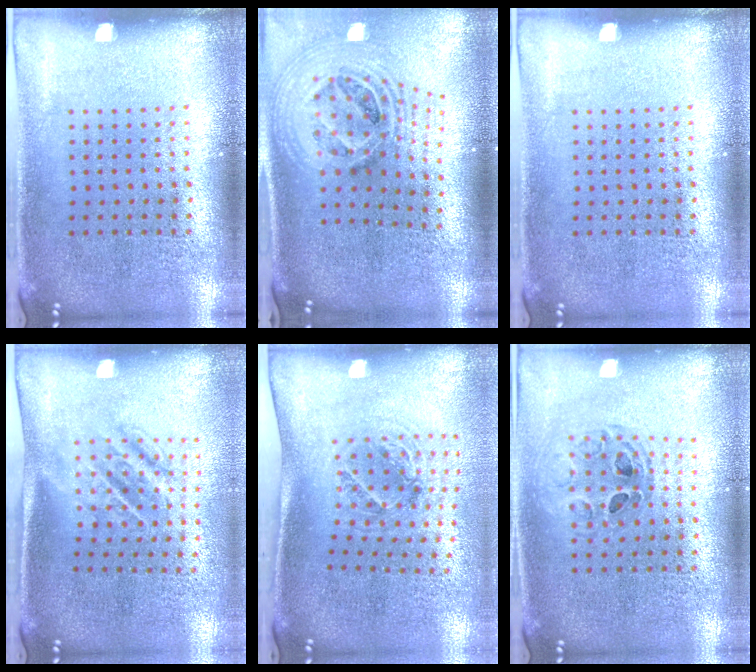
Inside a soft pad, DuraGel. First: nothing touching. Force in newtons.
{"total": 2.5, "press": 1.8, "slide": 1.7}
{"total": 0.0}
{"total": 1.8, "press": 1.2, "slide": 1.3}
{"total": 1.3, "press": 1.2, "slide": 0.6}
{"total": 0.8, "press": 0.8, "slide": 0.1}